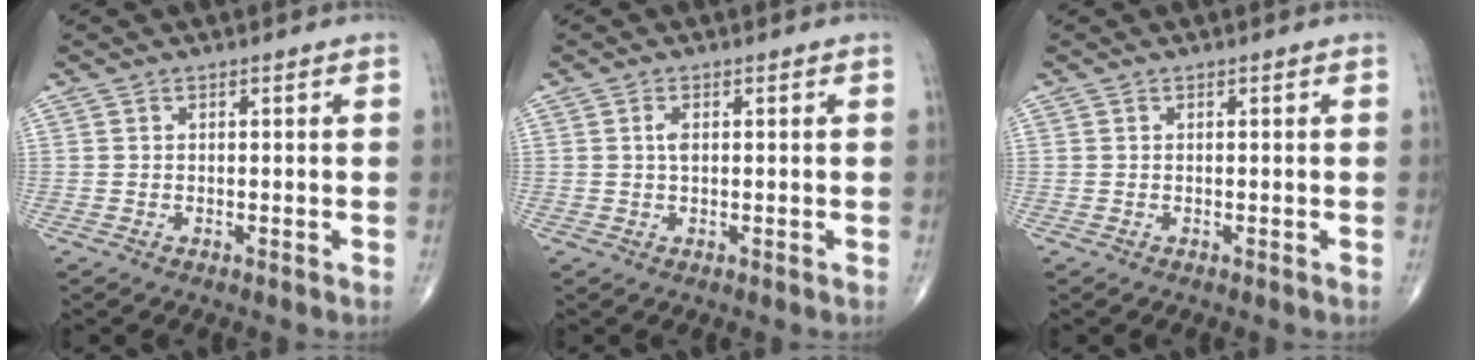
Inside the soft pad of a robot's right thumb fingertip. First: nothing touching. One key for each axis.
{"total": 1.6, "fx": 0.2, "fy": 0.8, "fz": 1.4, "tx": -0.025, "ty": 0.002, "tz": 0.003}
{"total": 0.0}